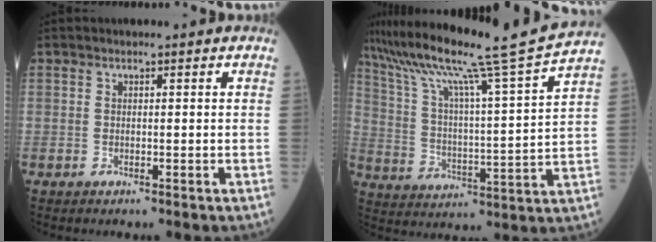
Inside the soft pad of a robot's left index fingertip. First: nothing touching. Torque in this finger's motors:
{"motor_torque": [0.85, -1.29, 0.40, 0.11]}